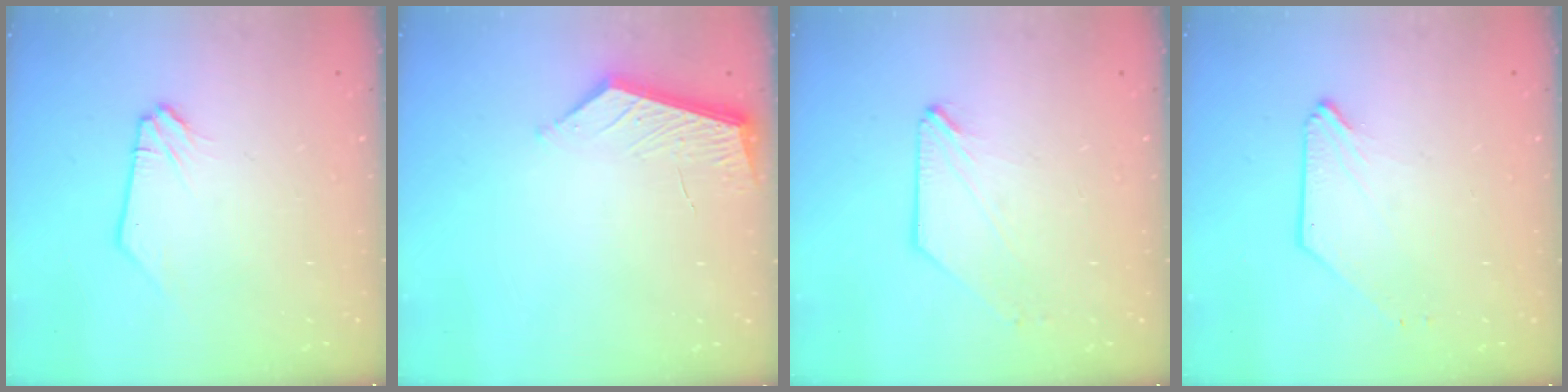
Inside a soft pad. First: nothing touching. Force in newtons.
{"total": 5.1, "press": 5.0, "slide": 0.6}
{"total": 0.0}
{"total": 0.0}